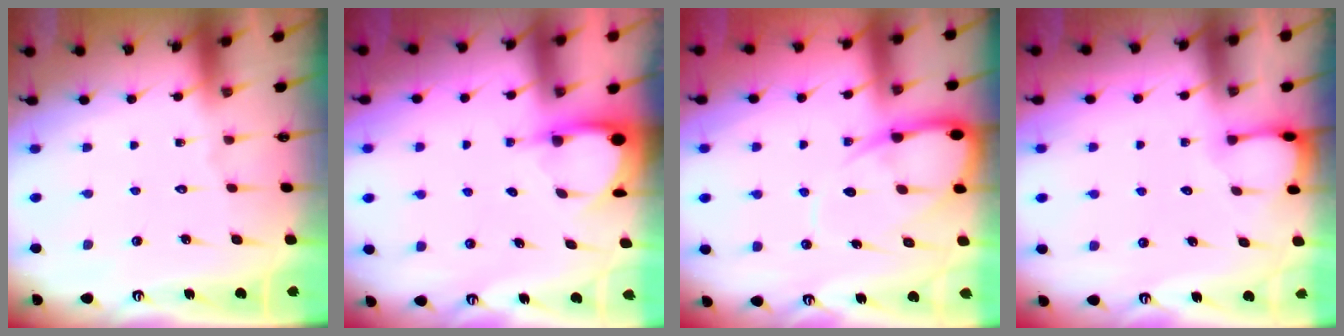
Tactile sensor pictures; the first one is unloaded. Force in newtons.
{"total": 3.6, "press": 3.6, "slide": 0.3}
{"total": 10.3, "press": 10.2, "slide": 1.2}
{"total": 2.7, "press": 2.7, "slide": 0.4}